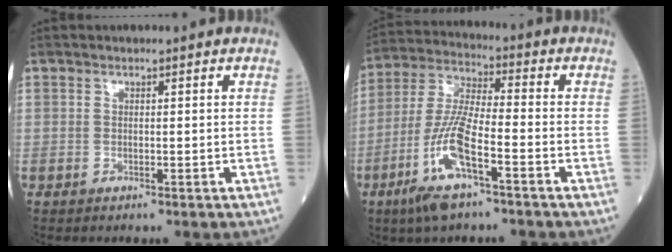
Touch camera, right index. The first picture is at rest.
{"total": 11.5, "force": [-5.4, 1.7, 10.0], "torque": [-0.215, -0.011, -0.105]}